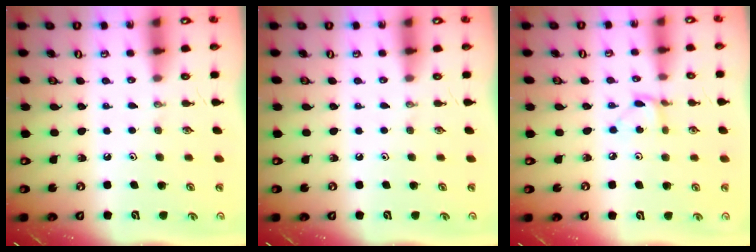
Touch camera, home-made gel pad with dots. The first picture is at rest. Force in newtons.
{"total": 0.0}
{"total": 3.5, "press": 3.5, "slide": 0.4}